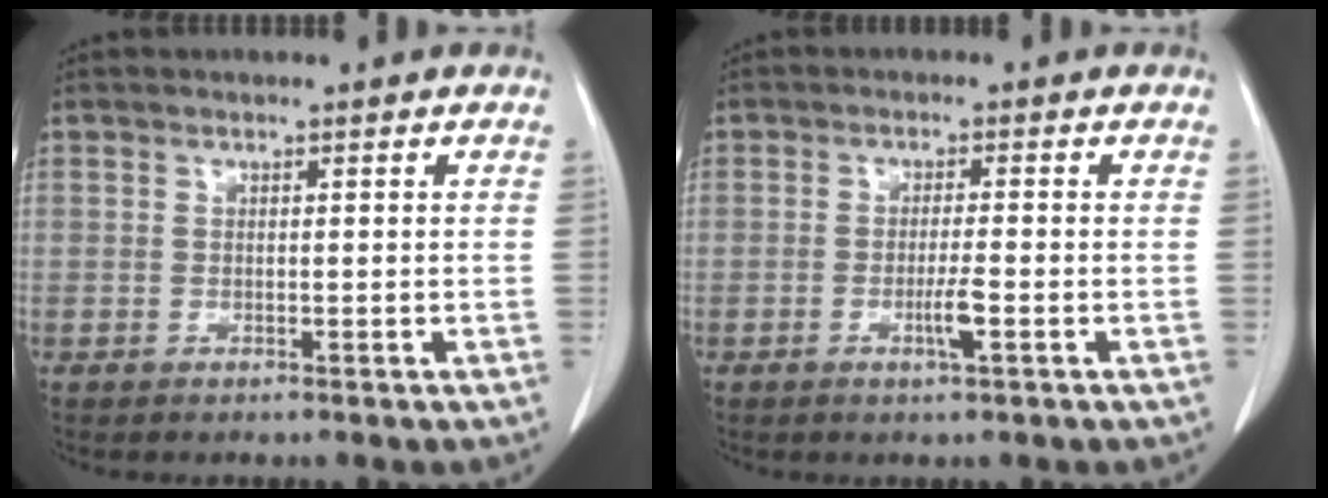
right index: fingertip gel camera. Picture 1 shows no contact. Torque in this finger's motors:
{"motor_torque": [0.36, 0.02, 0.24, 0.05]}